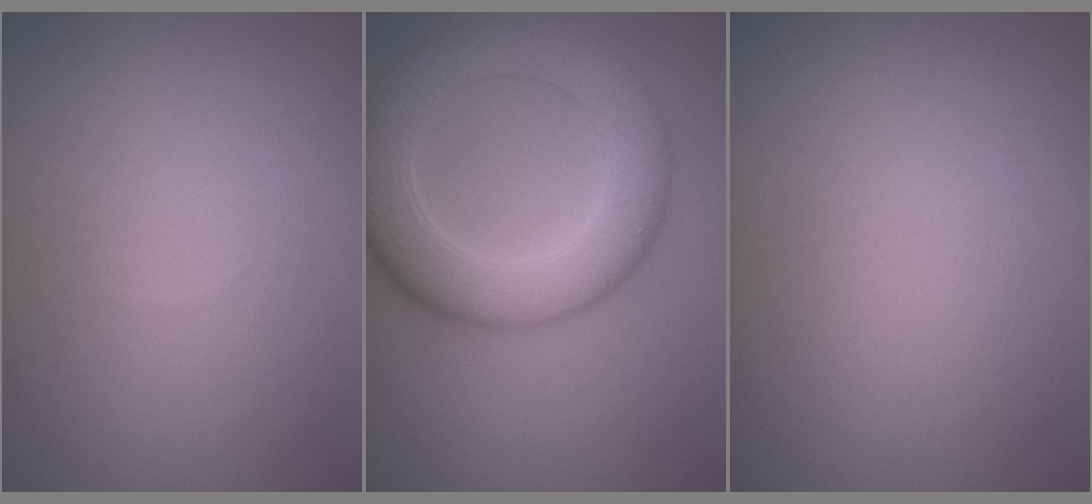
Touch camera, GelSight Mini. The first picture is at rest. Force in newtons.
{"total": 8.2, "press": 8.2, "slide": 0.1}
{"total": 0.0}